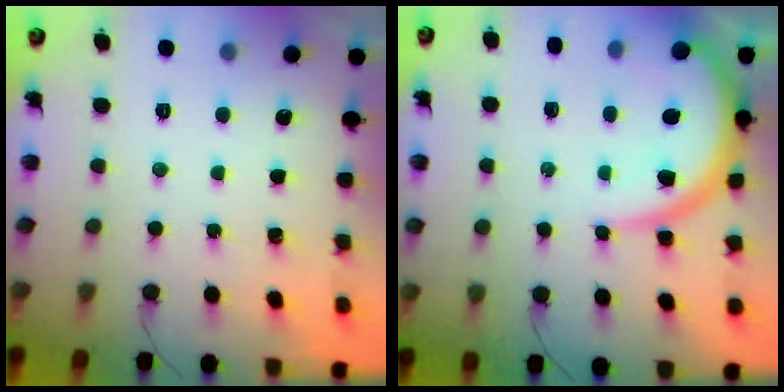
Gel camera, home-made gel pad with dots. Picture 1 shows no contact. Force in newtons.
{"total": 10.5, "press": 10.4, "slide": 1.2}